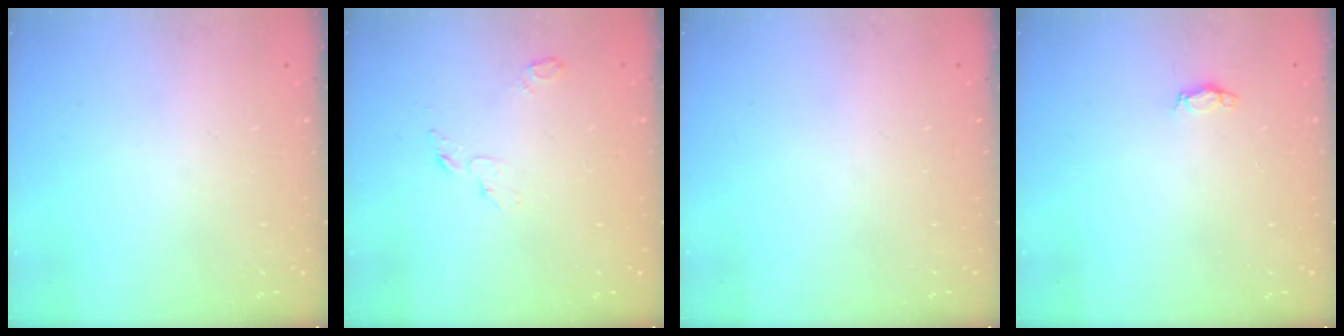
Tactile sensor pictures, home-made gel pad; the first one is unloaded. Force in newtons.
{"total": 3.5, "press": 3.5, "slide": 0.4}
{"total": 0.0}
{"total": 2.9, "press": 2.9, "slide": 0.4}